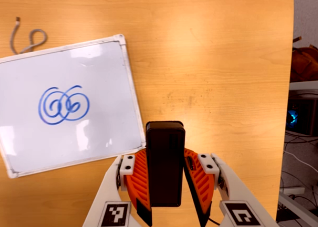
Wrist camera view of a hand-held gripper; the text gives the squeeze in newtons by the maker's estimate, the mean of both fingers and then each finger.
{"total": 5.0, "left": 4.3, "right": 5.7}